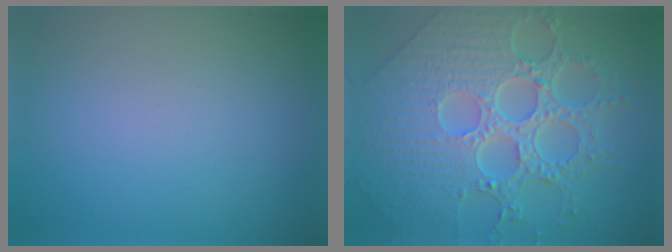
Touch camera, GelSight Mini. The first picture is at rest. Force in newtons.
{"total": 9.8, "press": 7.2, "slide": 6.6}